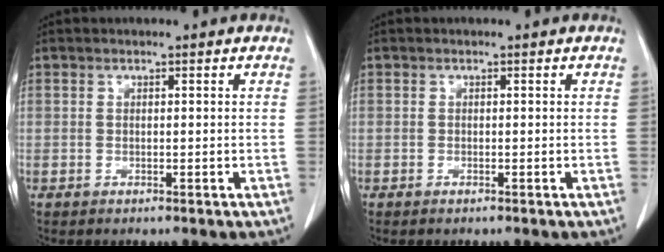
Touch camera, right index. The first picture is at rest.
{"total": 0.0}